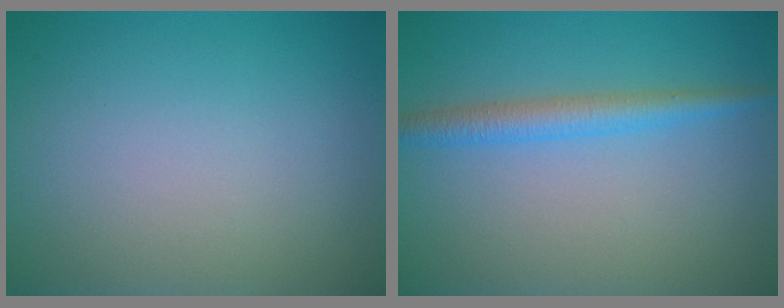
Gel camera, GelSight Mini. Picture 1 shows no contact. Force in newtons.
{"total": 2.7, "press": 2.7, "slide": 0.0}